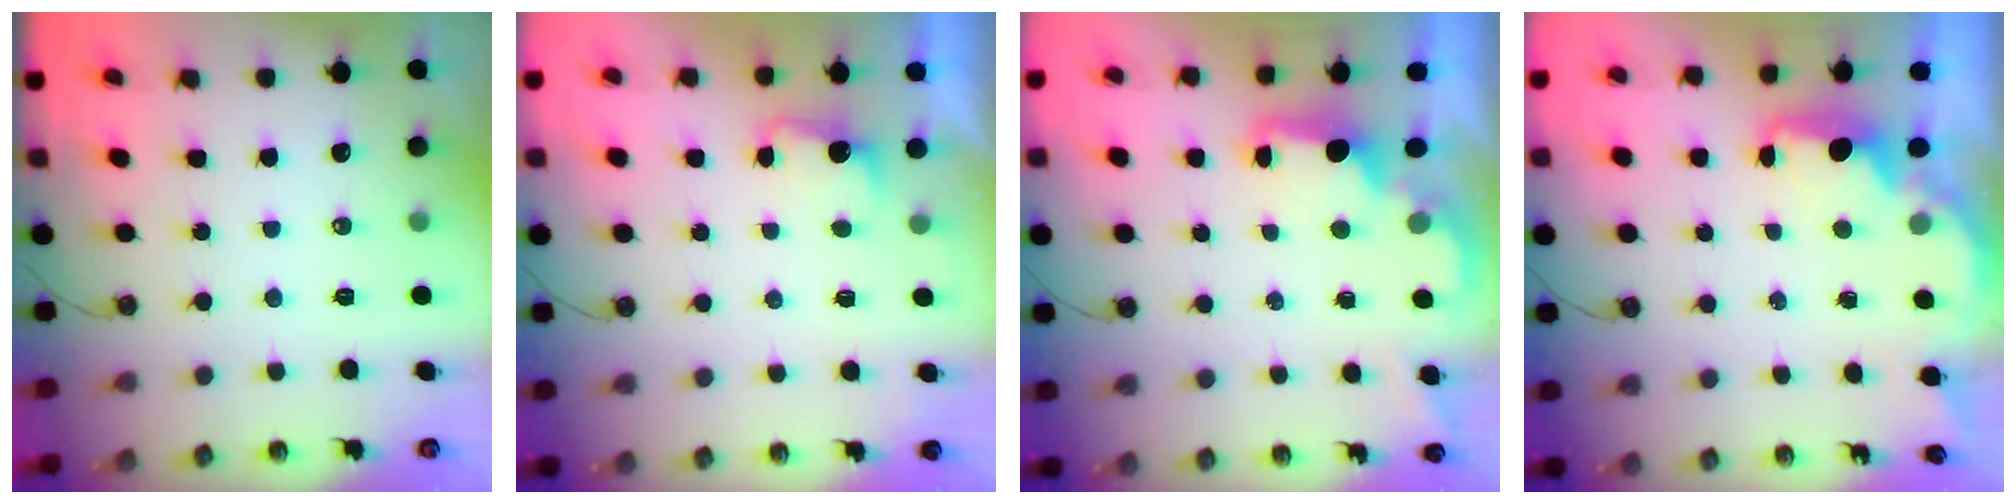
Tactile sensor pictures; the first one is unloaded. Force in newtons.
{"total": 1.9, "press": 1.7, "slide": 0.8}
{"total": 2.3, "press": 2.2, "slide": 0.7}
{"total": 2.1, "press": 2.0, "slide": 0.5}